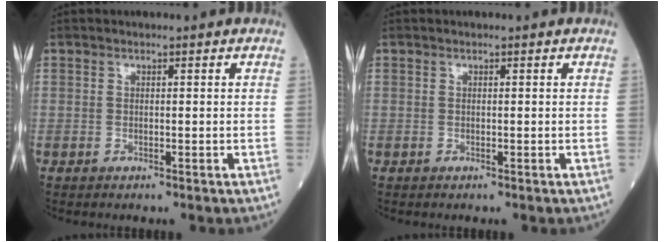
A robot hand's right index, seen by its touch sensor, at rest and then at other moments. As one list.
[{"total": 0.0}]